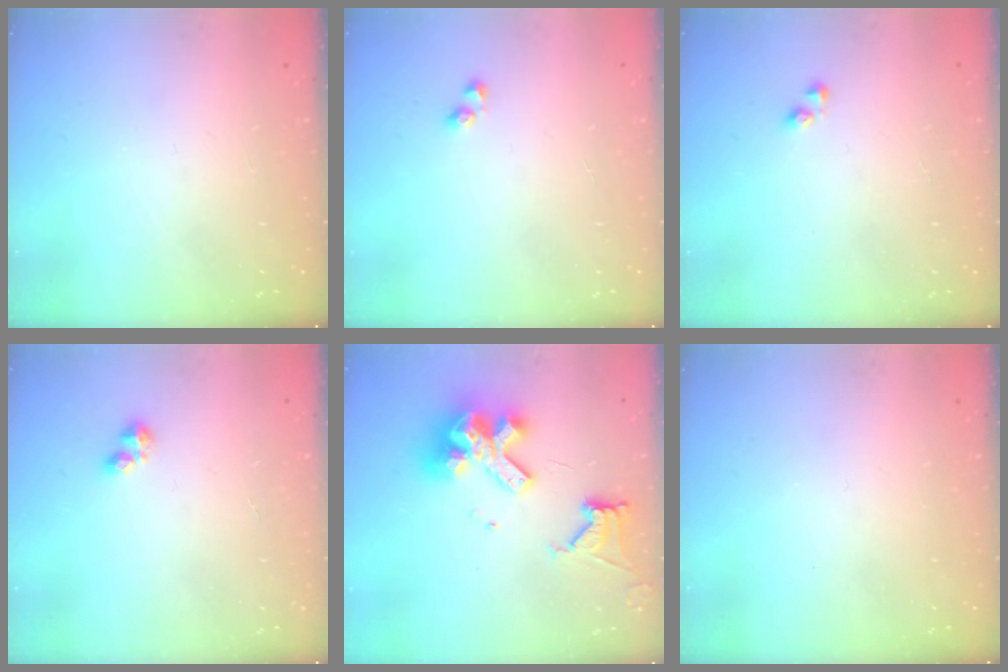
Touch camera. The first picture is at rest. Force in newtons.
{"total": 2.0, "press": 1.7, "slide": 1.0}
{"total": 1.9, "press": 1.9, "slide": 0.3}
{"total": 2.7, "press": 2.7, "slide": 0.5}
{"total": 15.2, "press": 15.1, "slide": 1.7}
{"total": 0.0}